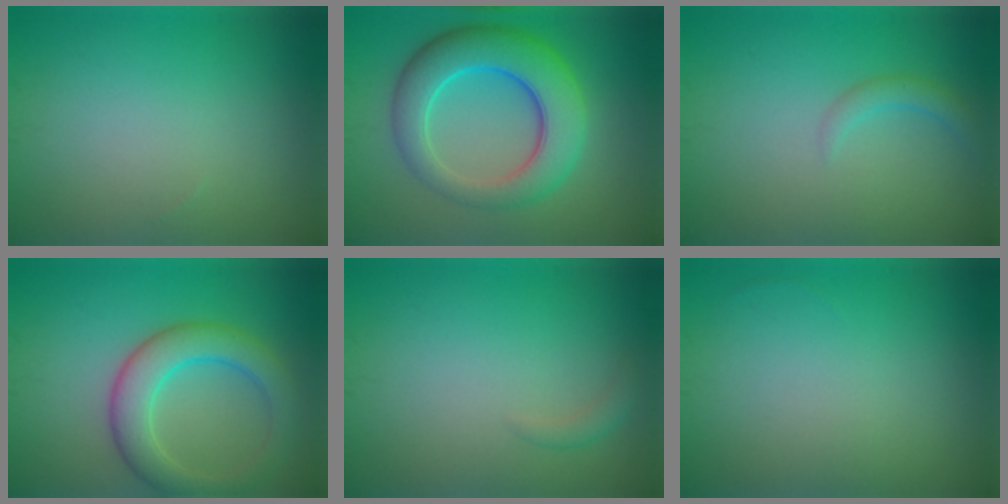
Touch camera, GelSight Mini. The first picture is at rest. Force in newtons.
{"total": 8.7, "press": 8.7, "slide": 0.2}
{"total": 1.5, "press": 1.5, "slide": 0.2}
{"total": 5.9, "press": 5.8, "slide": 0.3}
{"total": 1.0, "press": 1.0, "slide": 0.0}
{"total": 0.0}